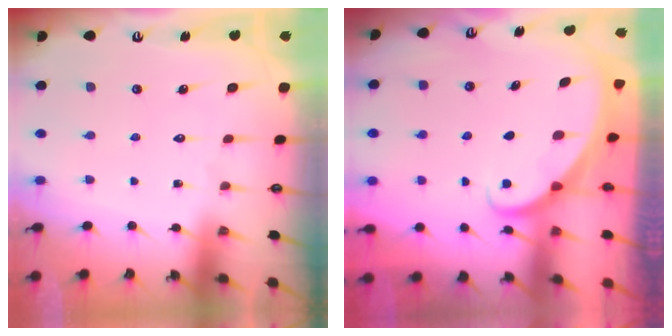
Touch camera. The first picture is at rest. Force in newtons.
{"total": 1.7, "press": 1.7, "slide": 0.1}